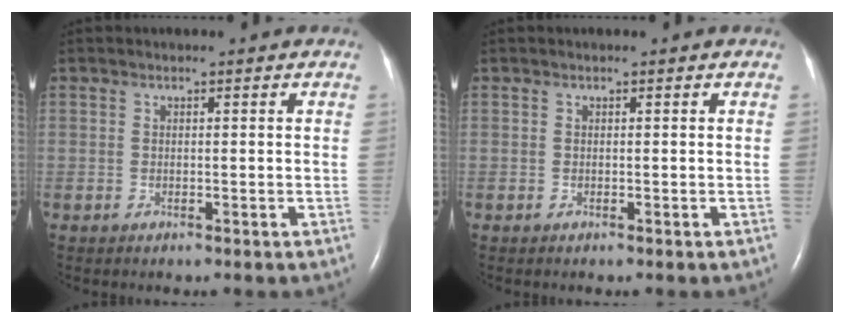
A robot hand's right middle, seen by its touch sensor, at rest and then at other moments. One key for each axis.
{"total": 0.0}